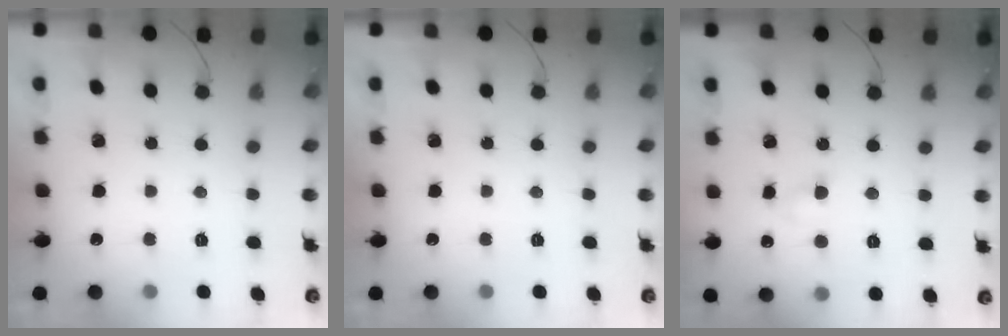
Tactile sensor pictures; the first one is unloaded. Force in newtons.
{"total": 0.0}
{"total": 2.8, "press": 2.6, "slide": 1.0}